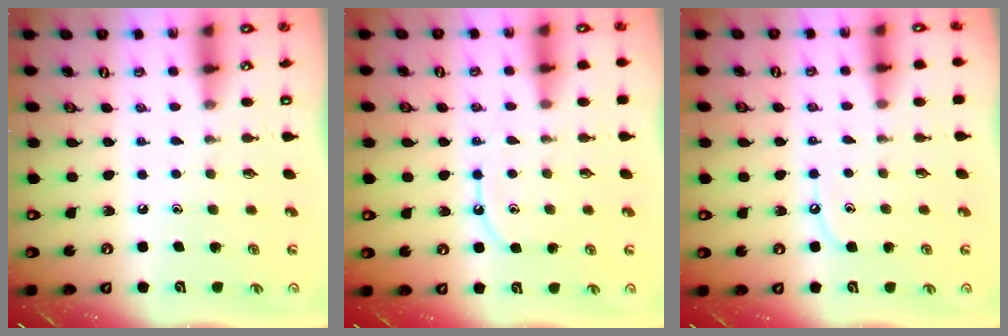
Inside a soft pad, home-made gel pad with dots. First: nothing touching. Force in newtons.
{"total": 7.5, "press": 7.5, "slide": 0.8}
{"total": 5.0, "press": 4.9, "slide": 0.5}